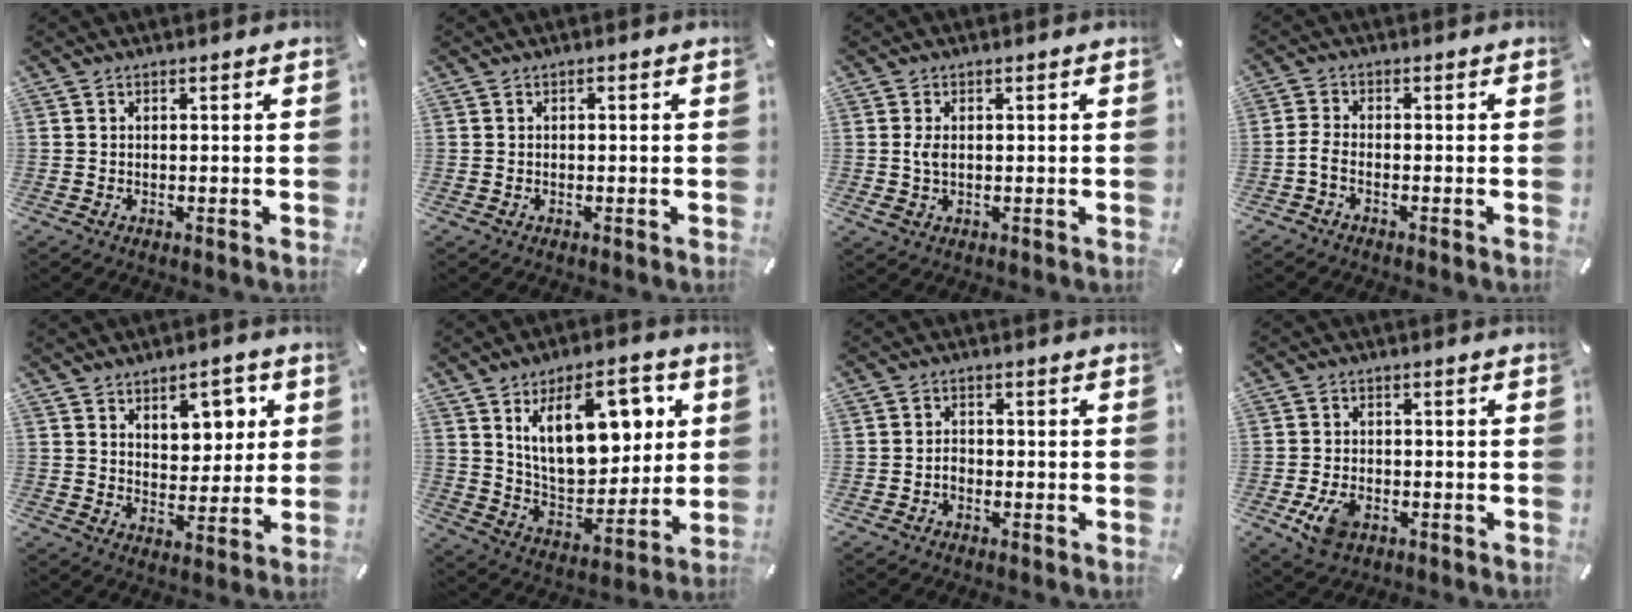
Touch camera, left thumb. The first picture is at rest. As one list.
[{"total": 0.0}, {"total": 2.9, "force": [0.1, 1.7, 2.4], "torque": [-0.062, -0.002, -0.003]}, {"total": 2.5, "force": [-1.4, 0.9, 1.9], "torque": [-0.048, -0.001, -0.028]}, {"total": 7.6, "force": [4.3, 5.3, 3.4], "torque": [-0.036, -0.020, 0.070]}, {"total": 19.3, "force": [8.2, 10.5, 14.1], "torque": [-0.222, -0.015, 0.143]}, {"total": 2.2, "force": [-0.9, 1.5, 1.3], "torque": [-0.029, 0.003, -0.016]}, {"total": 6.3, "force": [-2.7, 4.0, 4.1], "torque": [-0.097, 0.005, -0.051]}]